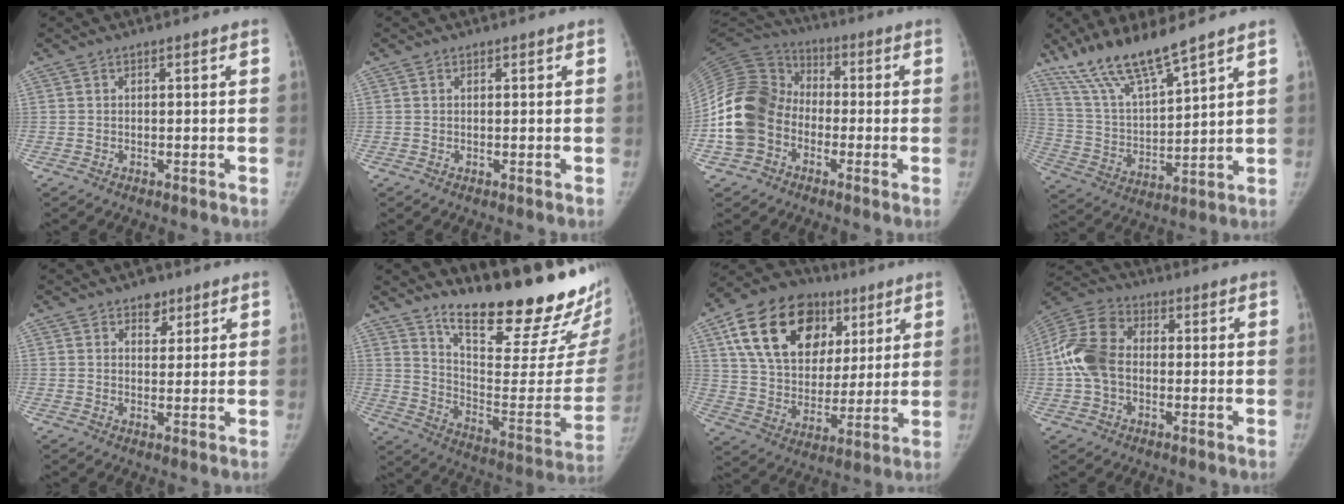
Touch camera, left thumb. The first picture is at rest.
{"total": 0.0}
{"total": 16.0, "force": [-3.9, 12.6, 9.1], "torque": [-0.182, 0.046, -0.086]}
{"total": 14.1, "force": [11.1, 2.1, 8.4], "torque": [-0.152, -0.056, 0.224]}
{"total": 3.9, "force": [2.5, 2.5, 1.6], "torque": [0.002, -0.014, 0.037]}
{"total": 27.2, "force": [21.2, 5.5, 16.2], "torque": [-0.209, -0.155, 0.307]}
{"total": 23.9, "force": [10.1, 16.4, 14.1], "torque": [-0.219, 0.002, 0.171]}
{"total": 12.6, "force": [-0.2, 8.9, 8.9], "torque": [-0.185, 0.034, -0.013]}